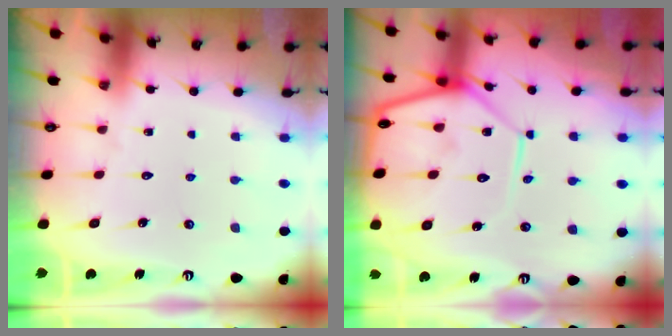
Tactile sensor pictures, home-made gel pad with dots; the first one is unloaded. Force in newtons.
{"total": 14.1, "press": 14.0, "slide": 1.2}